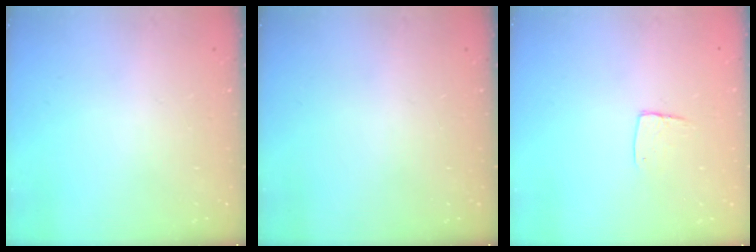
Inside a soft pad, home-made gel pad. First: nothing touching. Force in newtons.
{"total": 0.0}
{"total": 5.9, "press": 5.9, "slide": 0.4}